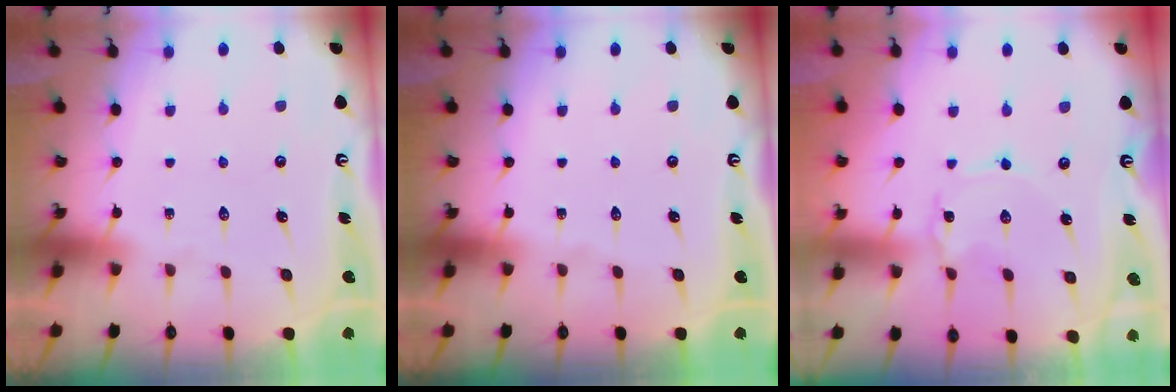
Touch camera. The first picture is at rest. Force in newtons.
{"total": 0.0}
{"total": 1.4, "press": 1.4, "slide": 0.1}